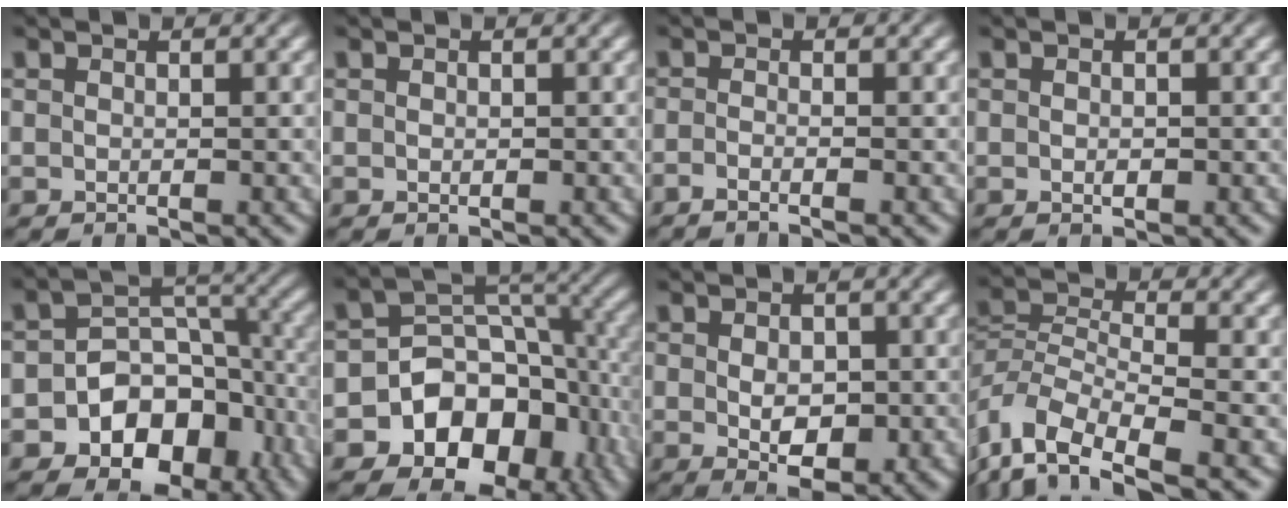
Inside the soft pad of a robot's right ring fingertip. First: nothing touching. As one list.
[{"total": 0.0}, {"total": 1.9, "force": [-1.6, 0.2, 1.1], "torque": [-0.024, -0.004, -0.030]}, {"total": 0.6, "force": [-0.2, 0.4, 0.4], "torque": [-0.010, -0.008, 0.000]}, {"total": 11.9, "force": [-4.0, 9.4, 6.1], "torque": [-0.115, -0.045, -0.049]}, {"total": 16.4, "force": [-4.5, 13.1, 8.8], "torque": [-0.175, -0.060, -0.057]}, {"total": 4.6, "force": [-1.2, 2.4, 3.8], "torque": [-0.062, -0.034, -0.001]}, {"total": 8.2, "force": [-3.0, 5.6, 5.2], "torque": [-0.132, -0.033, -0.041]}]